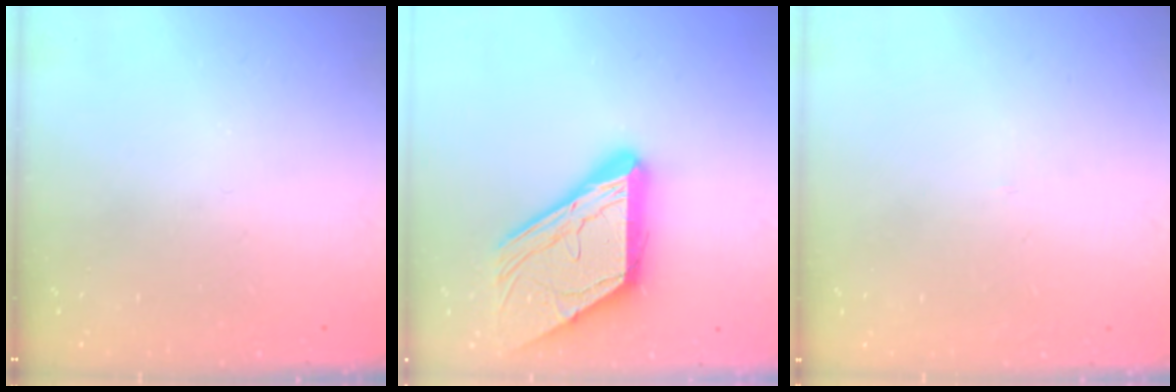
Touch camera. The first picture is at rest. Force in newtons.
{"total": 18.5, "press": 18.4, "slide": 1.9}
{"total": 1.5, "press": 1.5, "slide": 0.1}